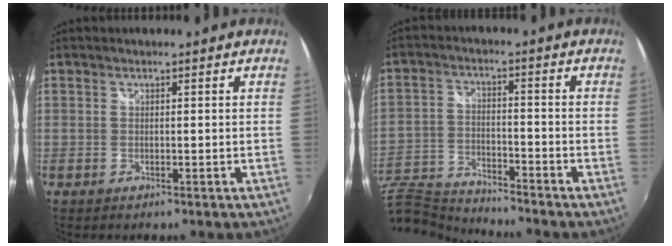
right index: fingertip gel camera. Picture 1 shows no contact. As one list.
[{"total": 13.1, "force": [-12.2, 3.2, 3.7], "torque": [-0.106, -0.011, -0.230]}]